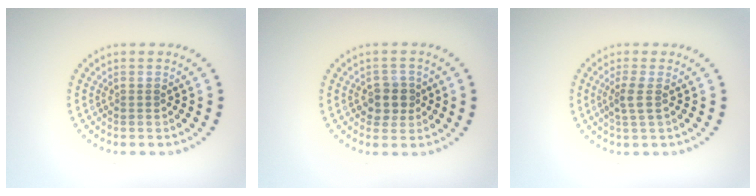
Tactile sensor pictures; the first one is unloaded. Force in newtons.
{"total": 2.4, "press": 2.2, "slide": 1.0}
{"total": 1.7, "press": 1.3, "slide": 1.1}